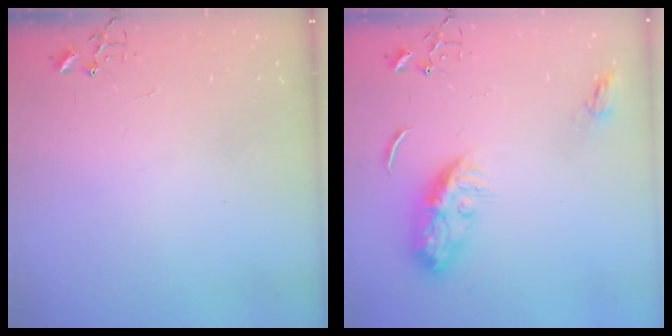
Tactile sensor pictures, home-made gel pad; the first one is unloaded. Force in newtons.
{"total": 10.8, "press": 10.8, "slide": 0.2}